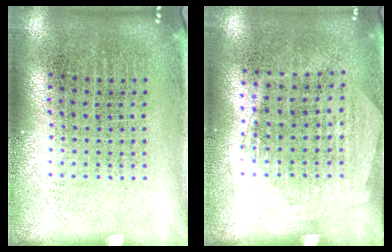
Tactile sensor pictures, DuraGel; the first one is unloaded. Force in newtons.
{"total": 1.3, "press": 1.1, "slide": 0.7}